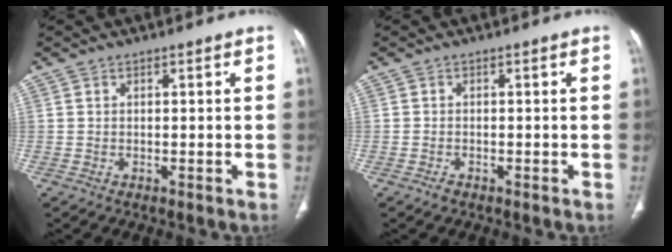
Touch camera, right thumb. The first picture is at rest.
{"total": 1.0, "force": [-0.7, 0.6, 0.5], "torque": [-0.013, 0.001, -0.013]}